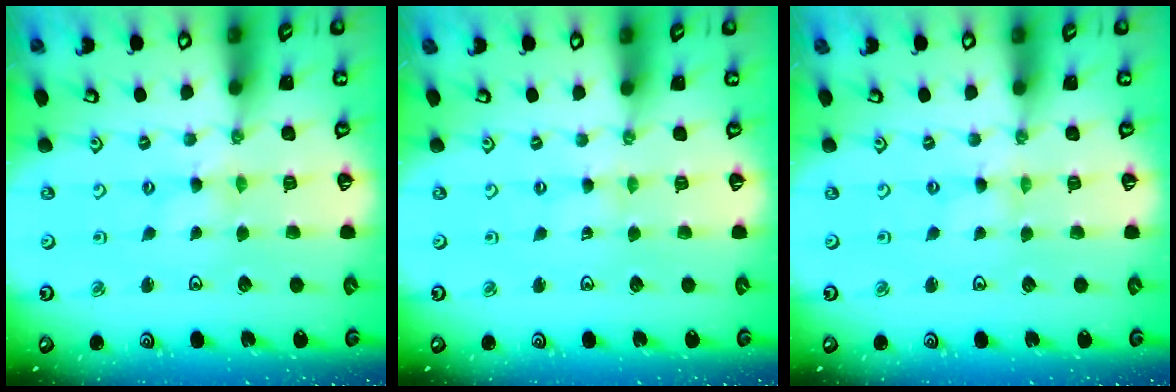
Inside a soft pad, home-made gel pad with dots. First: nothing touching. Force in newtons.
{"total": 0.5, "press": 0.5, "slide": 0.1}
{"total": 0.0}